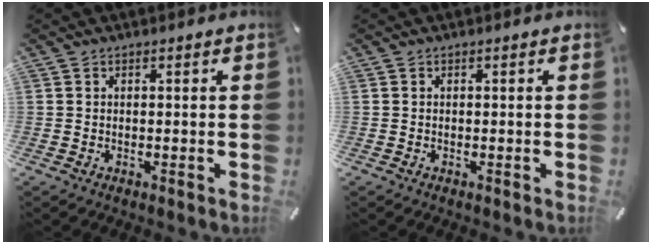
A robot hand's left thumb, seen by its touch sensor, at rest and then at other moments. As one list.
[{"total": 0.0}]